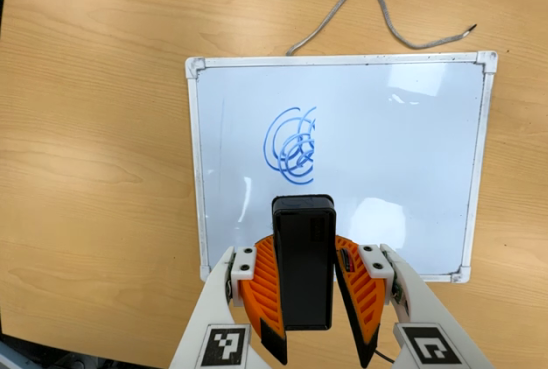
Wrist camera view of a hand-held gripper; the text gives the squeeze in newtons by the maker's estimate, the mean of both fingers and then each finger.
{"total": 8.2, "left": 7.9, "right": 8.6}